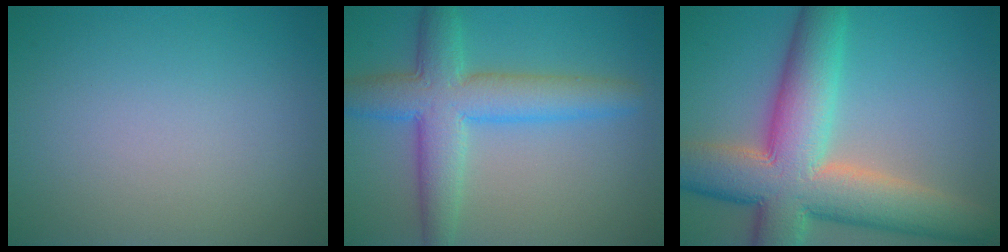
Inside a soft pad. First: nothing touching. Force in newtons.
{"total": 6.7, "press": 6.7, "slide": 0.1}
{"total": 12.2, "press": 12.2, "slide": 0.7}